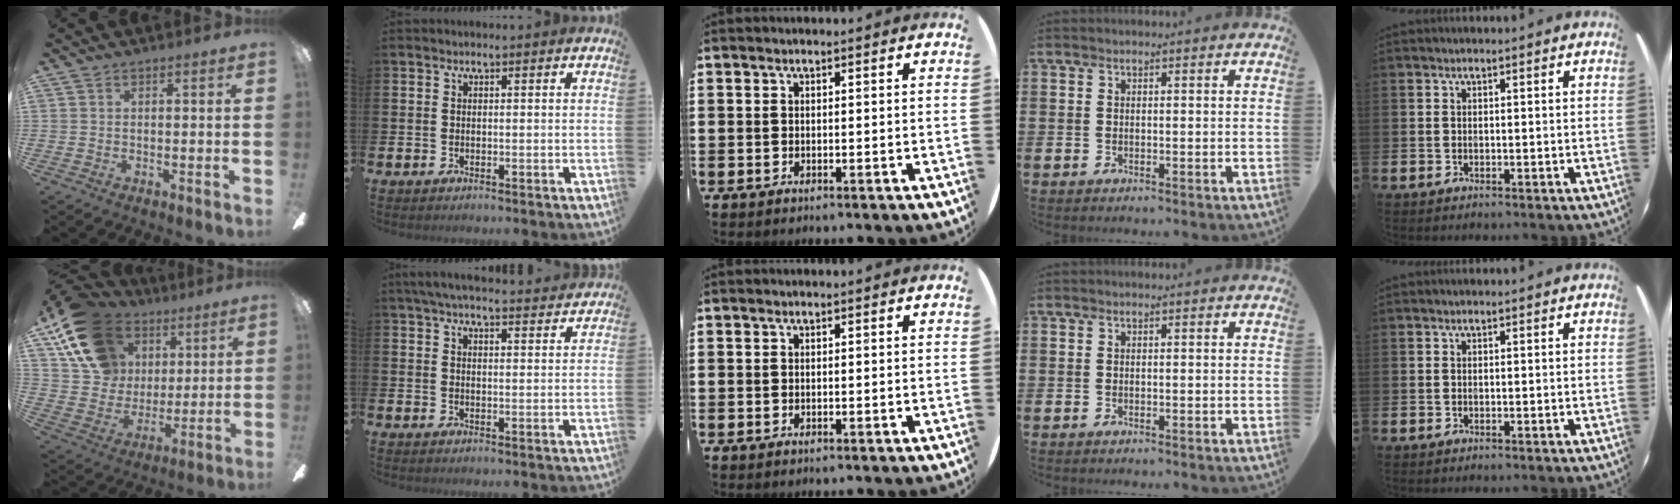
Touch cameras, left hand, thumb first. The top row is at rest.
{"thumb": {"total": 18.8, "force": [9.6, 14.2, 7.9], "torque": [-0.150, -0.030, 0.188]}, "index": {"total": 5.1, "force": [4.8, 0.6, 1.6], "torque": [-0.039, -0.021, 0.086]}}